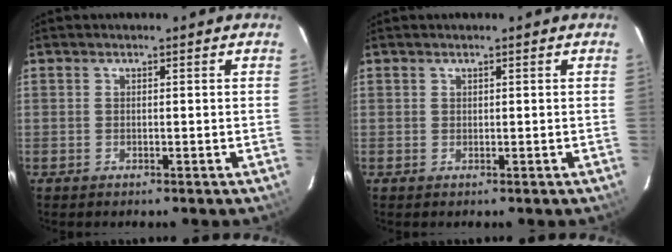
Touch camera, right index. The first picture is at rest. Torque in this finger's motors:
{"motor_torque": [0.00, 0.00, 0.00, 0.00]}